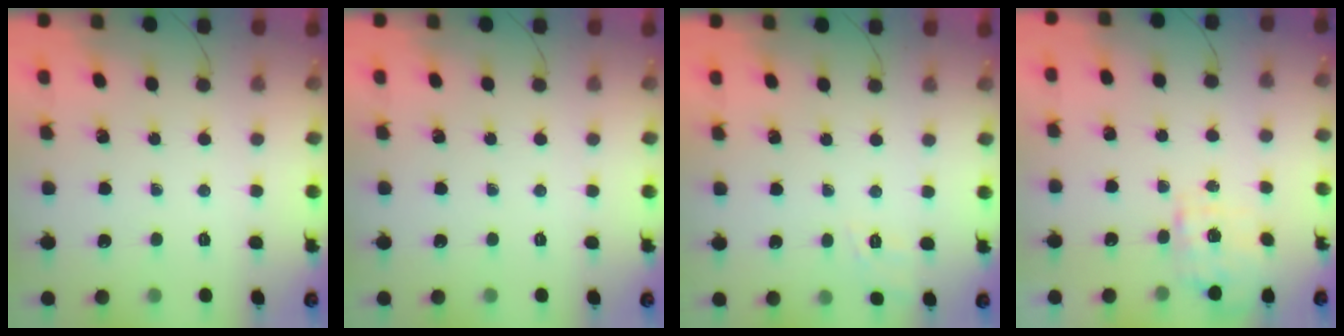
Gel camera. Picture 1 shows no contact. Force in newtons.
{"total": 0.0}
{"total": 8.4, "press": 8.2, "slide": 2.0}
{"total": 4.9, "press": 4.8, "slide": 1.2}